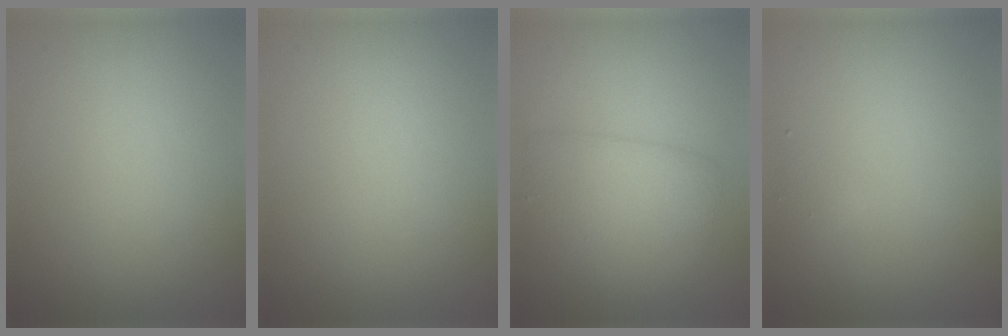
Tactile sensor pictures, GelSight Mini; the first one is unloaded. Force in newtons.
{"total": 0.0}
{"total": 4.4, "press": 4.4, "slide": 0.1}
{"total": 0.6, "press": 0.6, "slide": 0.0}